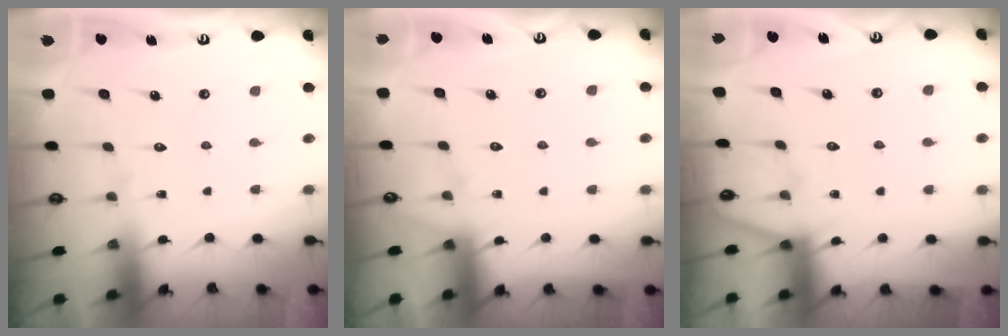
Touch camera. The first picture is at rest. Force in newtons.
{"total": 3.8, "press": 3.7, "slide": 0.6}
{"total": 2.9, "press": 2.9, "slide": 0.3}